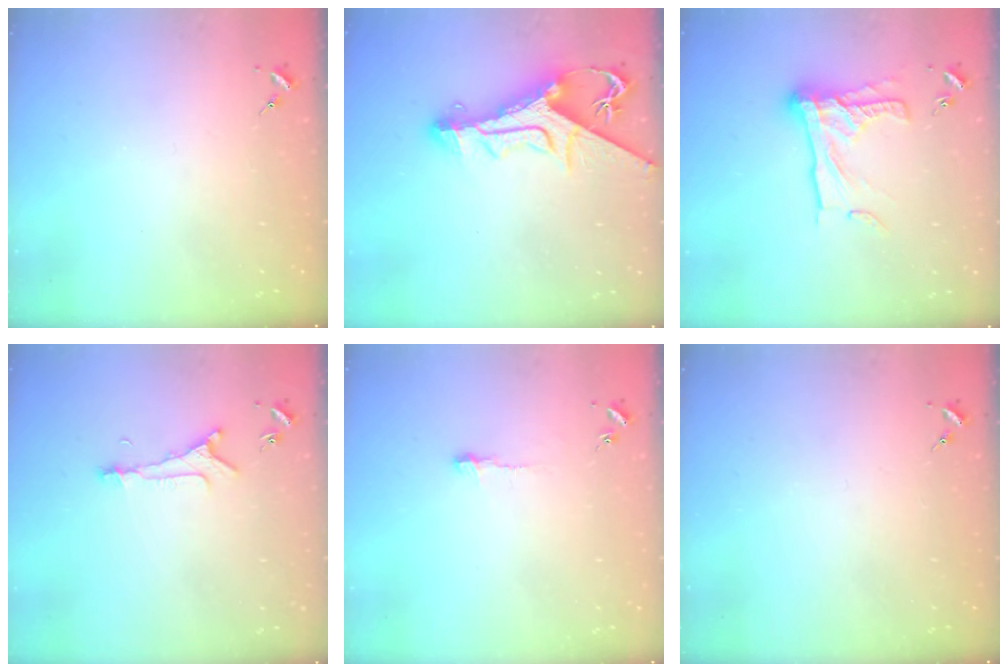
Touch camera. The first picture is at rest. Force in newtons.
{"total": 14.2, "press": 14.2, "slide": 1.5}
{"total": 17.2, "press": 17.2, "slide": 1.4}
{"total": 6.1, "press": 6.0, "slide": 0.6}
{"total": 4.0, "press": 4.0, "slide": 0.4}
{"total": 0.0}